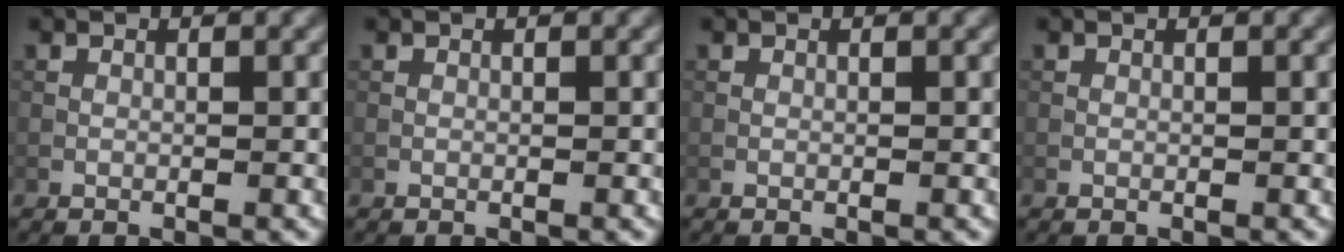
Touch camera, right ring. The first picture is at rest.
{"total": 0.0}
{"total": 0.0}
{"total": 0.0}